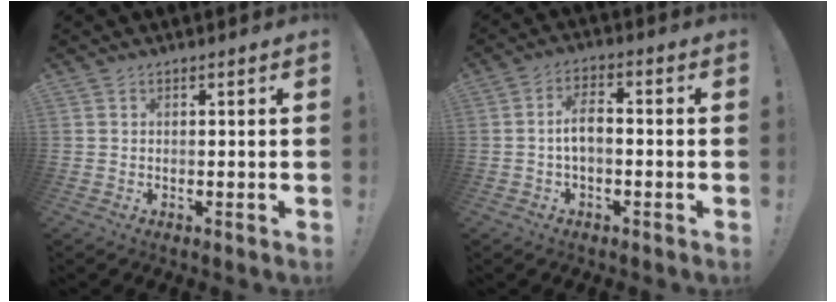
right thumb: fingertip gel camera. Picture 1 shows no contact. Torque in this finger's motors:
{"motor_torque": [-0.24, 0.13, -0.07, -0.19, 0.18]}